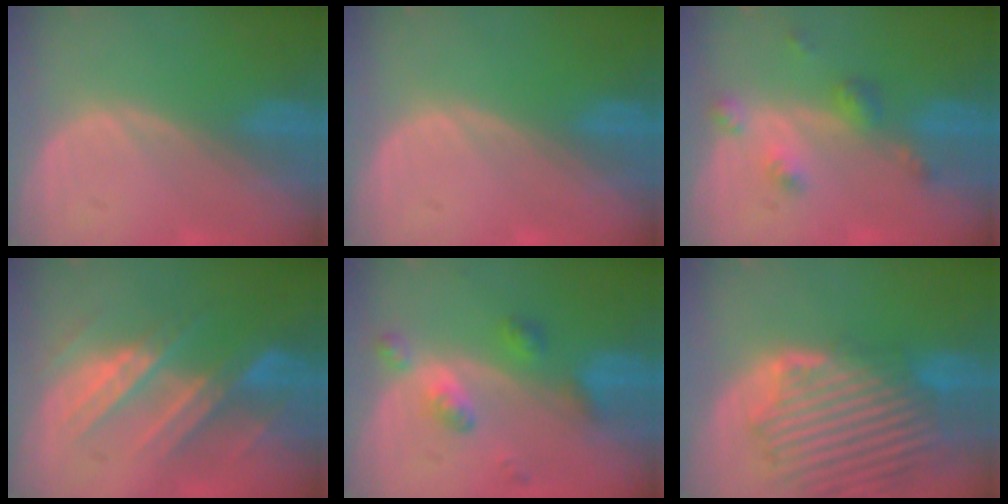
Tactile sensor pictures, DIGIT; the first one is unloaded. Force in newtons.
{"total": 0.0}
{"total": 4.7, "press": 4.2, "slide": 2.2}
{"total": 9.0, "press": 7.9, "slide": 4.2}
{"total": 4.9, "press": 4.9, "slide": 0.2}
{"total": 12.9, "press": 11.5, "slide": 6.0}